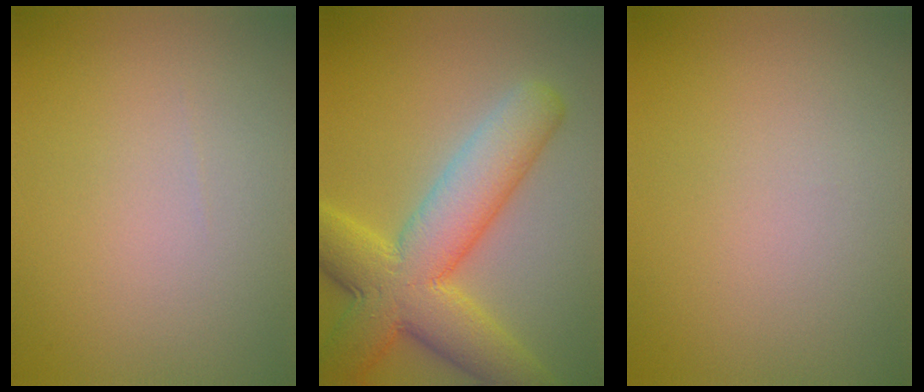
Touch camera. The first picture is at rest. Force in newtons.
{"total": 9.8, "press": 9.8, "slide": 0.3}
{"total": 0.0}